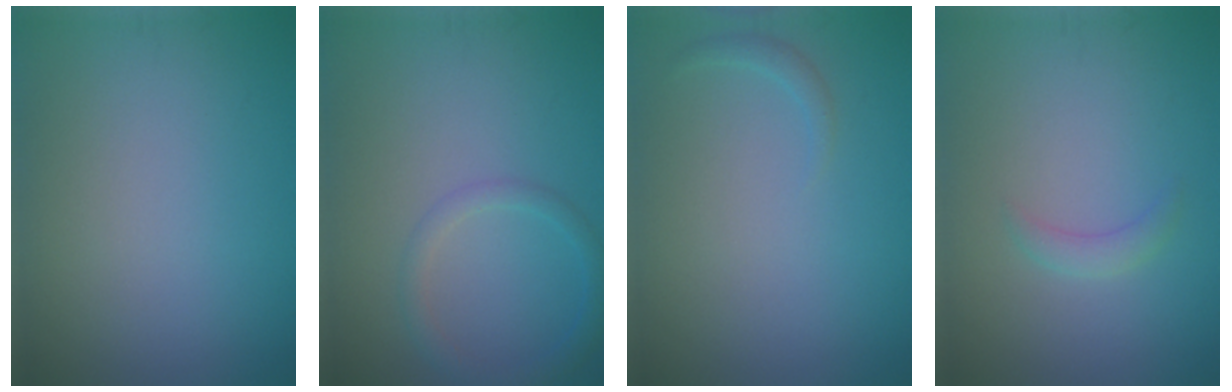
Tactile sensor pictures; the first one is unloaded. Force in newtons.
{"total": 1.9, "press": 1.9, "slide": 0.2}
{"total": 0.8, "press": 0.8, "slide": 0.1}
{"total": 1.2, "press": 1.2, "slide": 0.1}